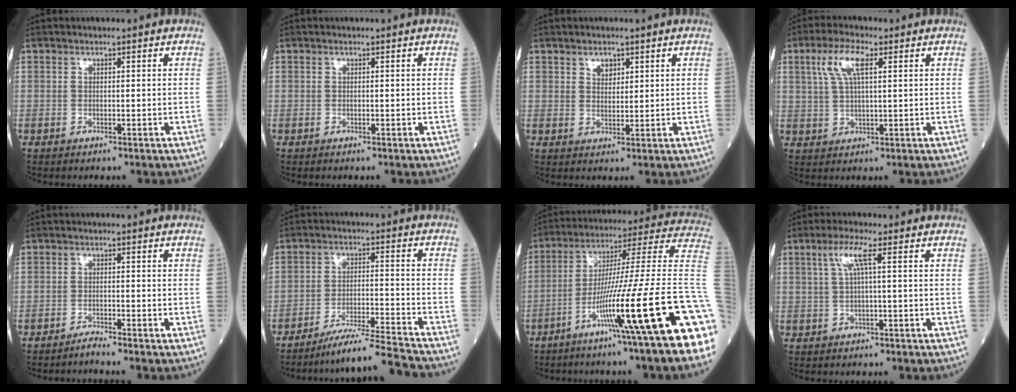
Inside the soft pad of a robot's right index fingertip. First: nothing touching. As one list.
[{"total": 0.0}, {"total": 2.3, "force": [1.4, 1.4, 1.1], "torque": [-0.018, 0.000, 0.026]}, {"total": 6.3, "force": [2.6, 1.7, 5.5], "torque": [-0.118, 0.015, 0.052]}, {"total": 1.8, "force": [-1.7, -0.6, 0.3], "torque": [-0.006, -0.002, -0.033]}, {"total": 11.9, "force": [-11.1, -2.0, 3.6], "torque": [-0.045, -0.004, -0.186]}, {"total": 24.9, "force": [-10.5, -2.1, 22.5], "torque": [-0.280, -0.029, -0.190]}, {"total": 3.7, "force": [1.0, -0.2, 3.5], "torque": [-0.079, 0.014, 0.024]}]